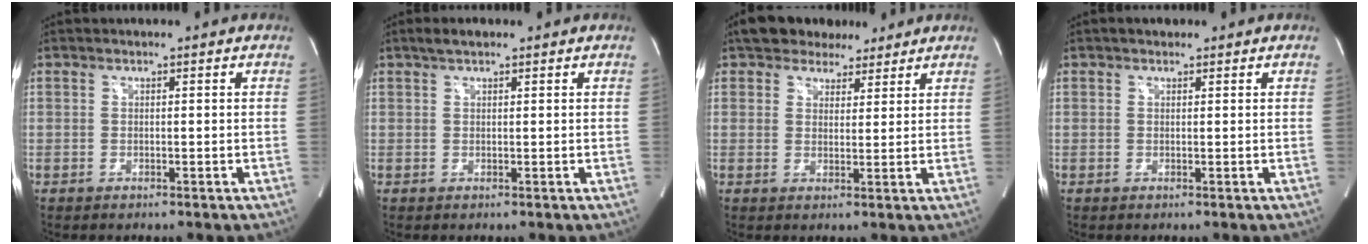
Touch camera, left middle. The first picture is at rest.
{"total": 2.3, "force": [1.6, 0.8, 1.4], "torque": [-0.028, 0.015, 0.029]}
{"total": 7.5, "force": [6.1, 3.8, 2.2], "torque": [-0.027, 0.023, 0.094]}
{"total": 1.6, "force": [1.1, 0.9, 0.7], "torque": [-0.014, 0.015, 0.016]}